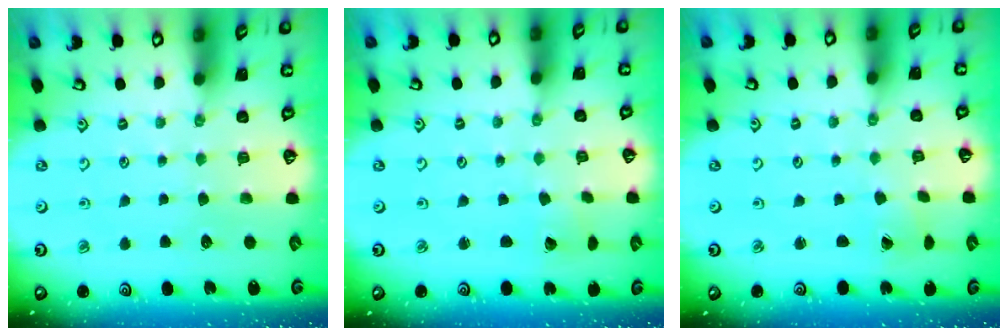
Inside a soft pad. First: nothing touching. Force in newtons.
{"total": 2.4, "press": 2.4, "slide": 0.1}
{"total": 1.0, "press": 1.0, "slide": 0.1}